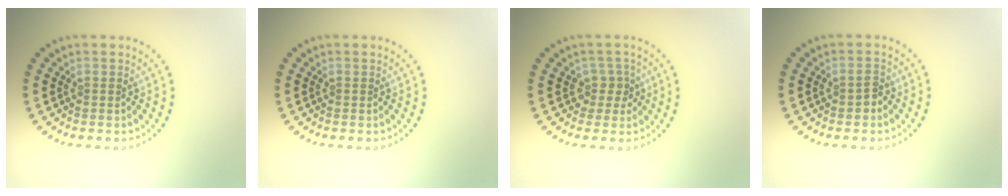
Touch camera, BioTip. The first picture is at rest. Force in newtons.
{"total": 0.0}
{"total": 1.9, "press": 1.5, "slide": 1.2}
{"total": 1.3, "press": 1.3, "slide": 0.2}